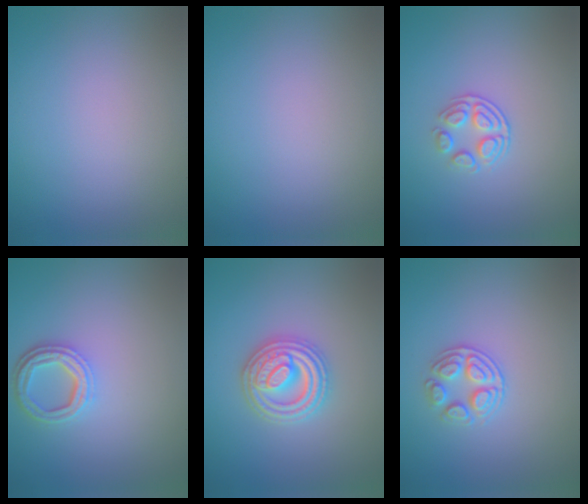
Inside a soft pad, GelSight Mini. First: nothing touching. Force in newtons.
{"total": 0.0}
{"total": 2.4, "press": 1.8, "slide": 1.6}
{"total": 3.6, "press": 2.8, "slide": 2.3}
{"total": 5.0, "press": 4.9, "slide": 0.6}
{"total": 2.7, "press": 2.5, "slide": 0.9}